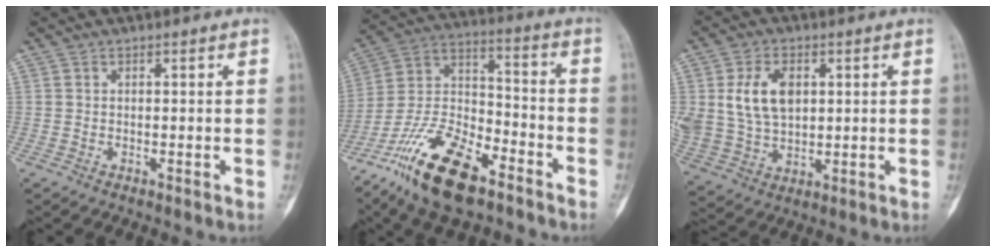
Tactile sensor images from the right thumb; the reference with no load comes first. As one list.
[{"total": 18.8, "force": [-12.2, 7.6, 12.1], "torque": [-0.226, 0.068, -0.226]}, {"total": 11.4, "force": [2.7, 7.6, 8.0], "torque": [-0.143, -0.005, 0.062]}]